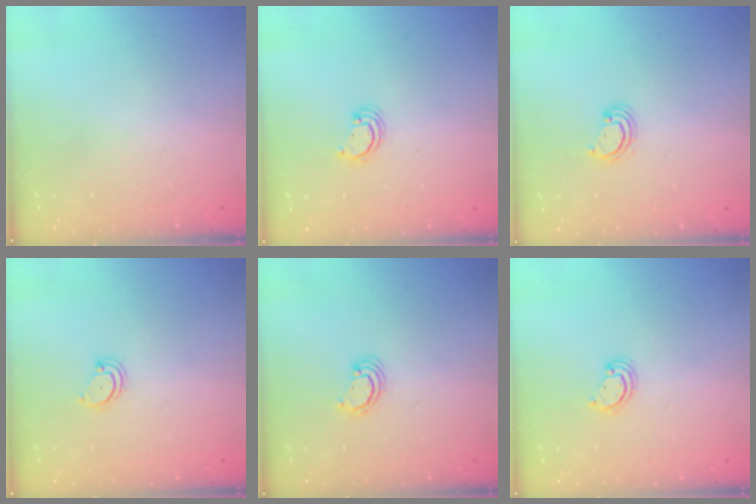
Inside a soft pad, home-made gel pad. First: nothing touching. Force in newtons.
{"total": 2.1, "press": 2.1, "slide": 0.1}
{"total": 3.2, "press": 3.1, "slide": 0.3}
{"total": 2.2, "press": 2.2, "slide": 0.3}
{"total": 2.5, "press": 2.5, "slide": 0.2}
{"total": 2.6, "press": 2.6, "slide": 0.3}